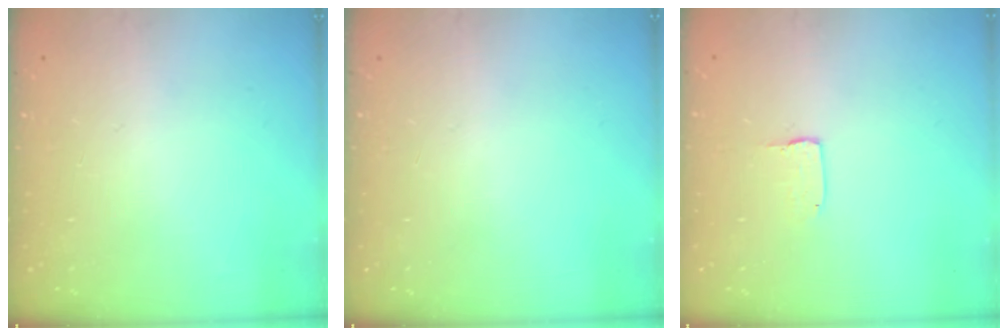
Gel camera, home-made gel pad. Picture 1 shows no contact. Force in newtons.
{"total": 0.0}
{"total": 2.0, "press": 2.0, "slide": 0.1}